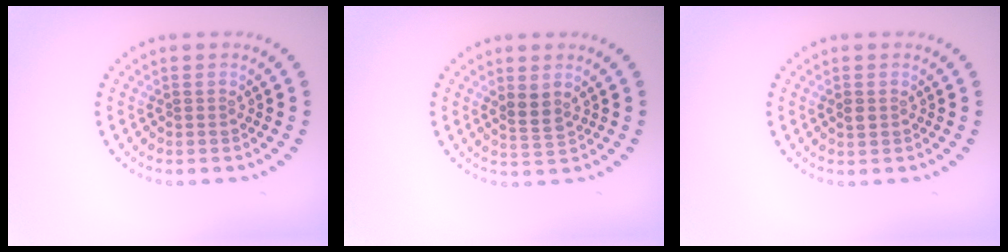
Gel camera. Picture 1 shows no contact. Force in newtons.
{"total": 1.9, "press": 1.5, "slide": 1.2}
{"total": 0.9, "press": 0.9, "slide": 0.0}